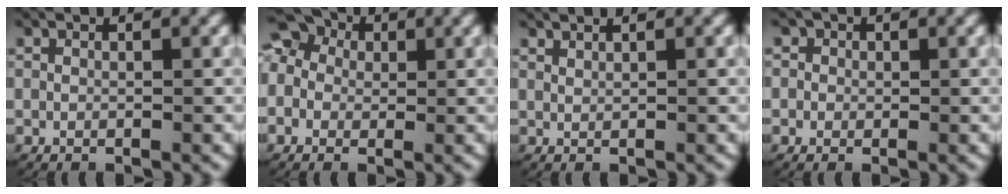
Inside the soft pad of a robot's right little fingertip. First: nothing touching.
{"total": 7.9, "force": [2.5, 6.5, 3.8], "torque": [-0.087, 0.011, 0.022]}
{"total": 0.9, "force": [0.7, -0.5, 0.0], "torque": [-0.010, -0.005, 0.022]}
{"total": 2.5, "force": [0.3, 2.4, 0.6], "torque": [-0.012, 0.010, -0.009]}